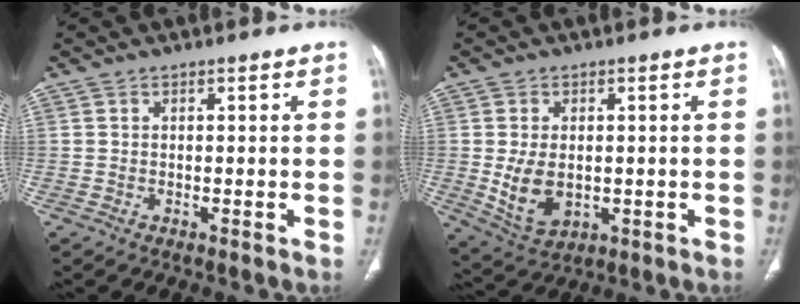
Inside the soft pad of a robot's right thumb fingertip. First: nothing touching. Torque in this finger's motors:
{"motor_torque": [-0.22, 0.74, 1.00, 0.21, 0.27]}